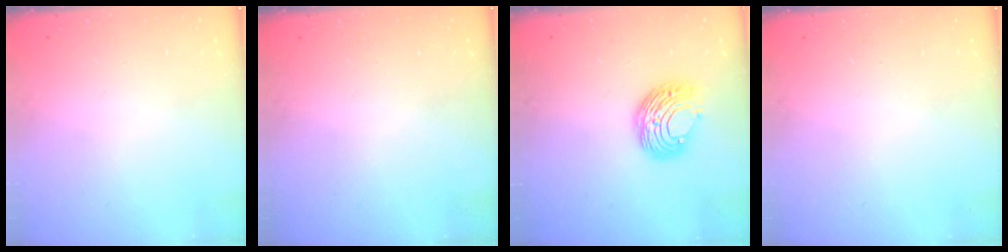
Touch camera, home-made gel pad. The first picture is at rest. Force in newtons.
{"total": 0.0}
{"total": 9.2, "press": 9.2, "slide": 0.4}
{"total": 0.0}